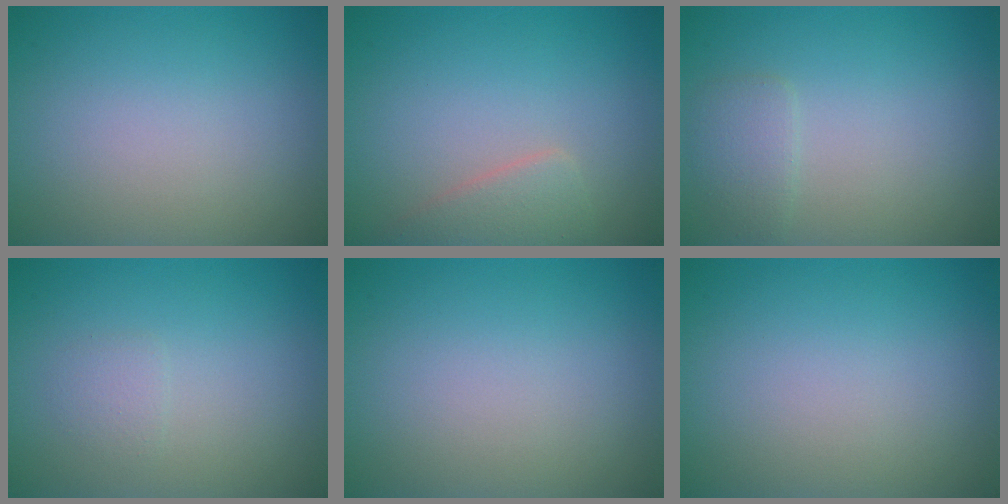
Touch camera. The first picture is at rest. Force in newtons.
{"total": 2.3, "press": 2.3, "slide": 0.1}
{"total": 1.6, "press": 1.6, "slide": 0.2}
{"total": 0.9, "press": 0.9, "slide": 0.1}
{"total": 0.0}
{"total": 0.0}